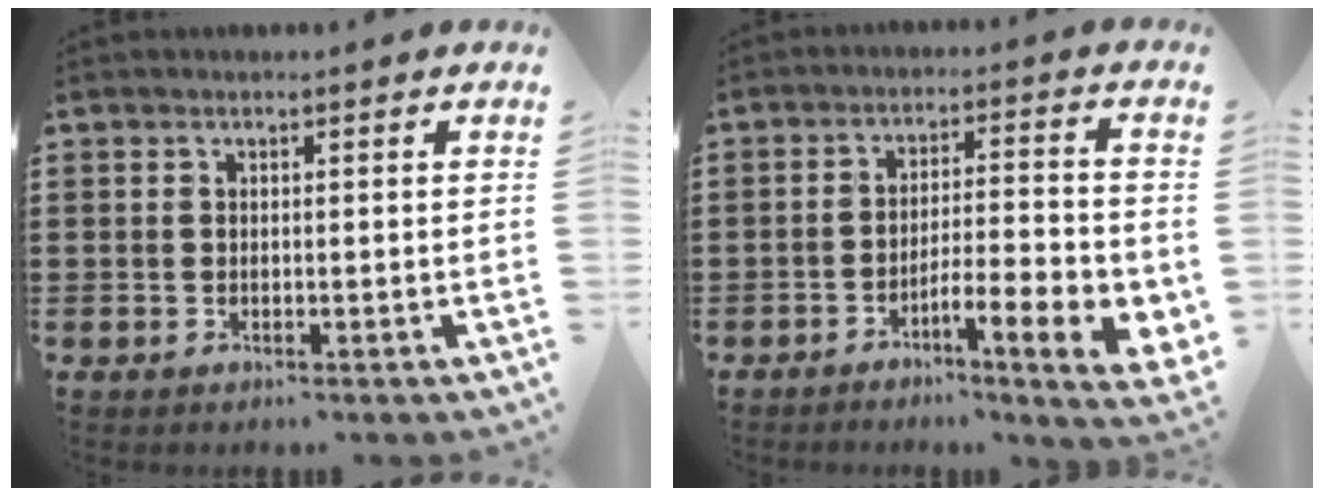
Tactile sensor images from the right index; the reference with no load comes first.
{"total": 6.7, "force": [-3.8, 1.1, 5.5], "torque": [-0.088, -0.003, -0.064]}